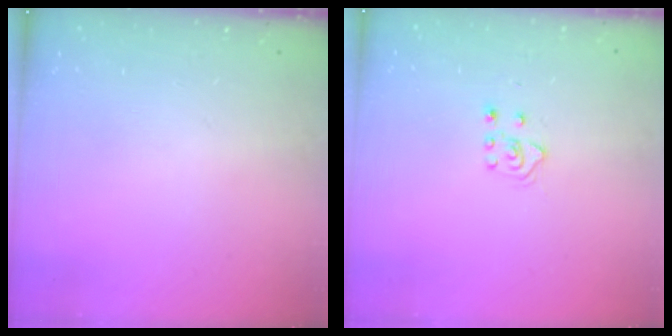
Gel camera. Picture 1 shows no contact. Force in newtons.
{"total": 4.9, "press": 4.8, "slide": 0.8}